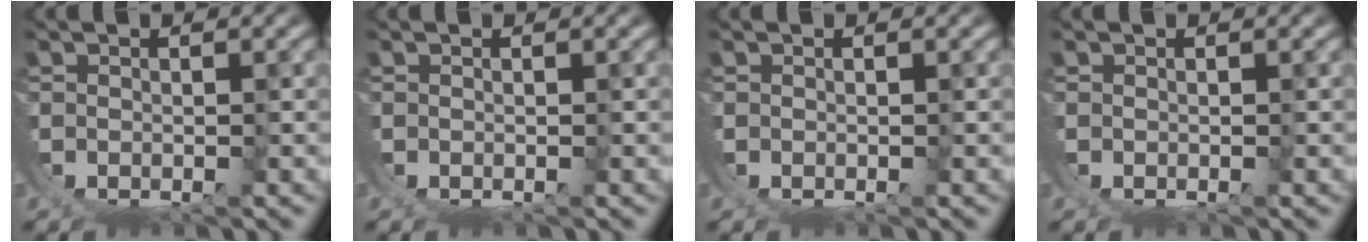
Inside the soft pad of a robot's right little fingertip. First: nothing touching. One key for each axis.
{"total": 0.0}
{"total": 0.0}
{"total": 0.0}